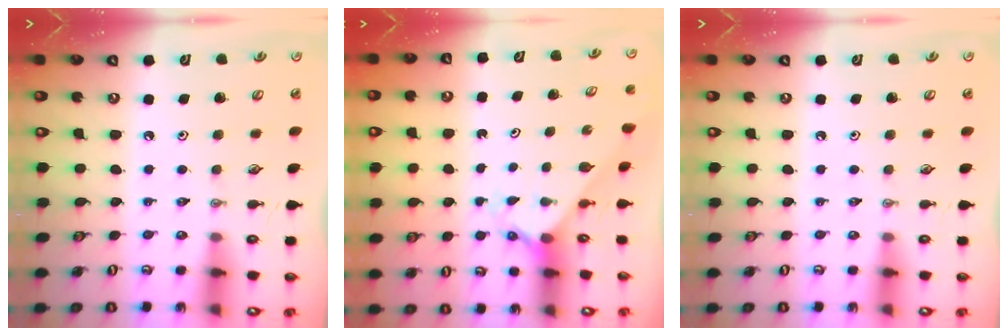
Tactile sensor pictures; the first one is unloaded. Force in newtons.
{"total": 2.0, "press": 2.0, "slide": 0.2}
{"total": 0.0}